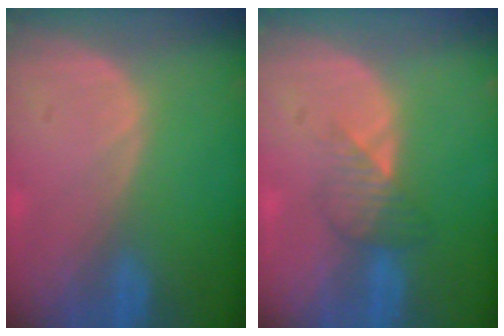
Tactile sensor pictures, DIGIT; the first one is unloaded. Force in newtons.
{"total": 3.4, "press": 3.2, "slide": 1.2}